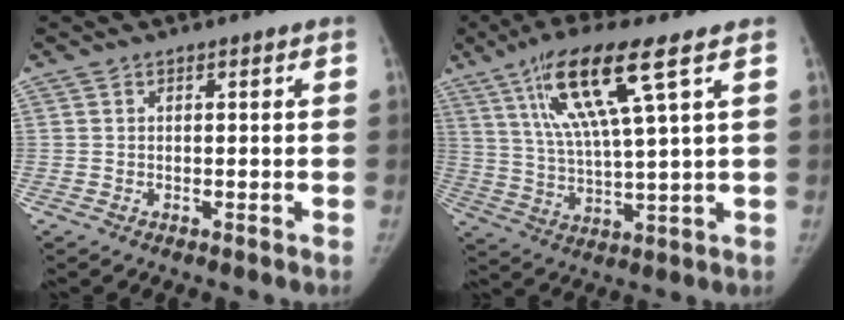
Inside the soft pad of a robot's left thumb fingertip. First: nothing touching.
{"total": 14.7, "force": [7.0, 1.4, 12.9], "torque": [-0.257, -0.021, 0.132]}